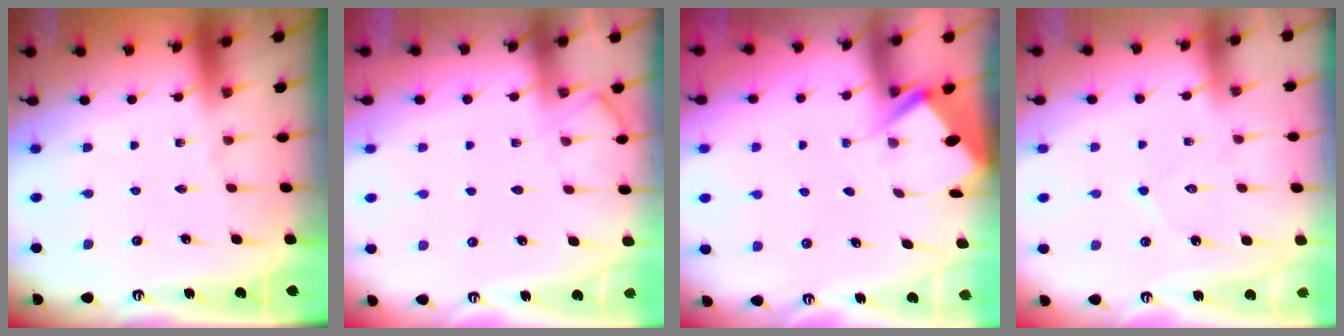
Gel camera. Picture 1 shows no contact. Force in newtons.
{"total": 6.4, "press": 6.4, "slide": 0.7}
{"total": 2.8, "press": 2.8, "slide": 0.4}
{"total": 5.5, "press": 5.5, "slide": 0.5}